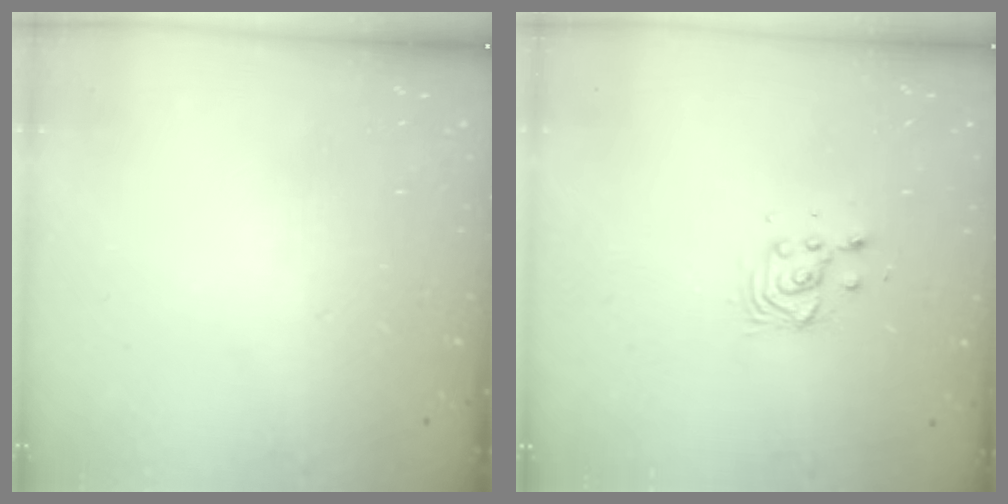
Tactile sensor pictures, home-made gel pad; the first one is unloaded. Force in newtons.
{"total": 3.4, "press": 3.4, "slide": 0.4}